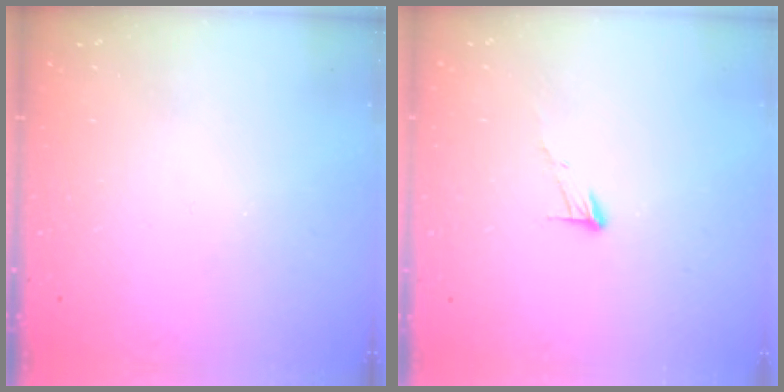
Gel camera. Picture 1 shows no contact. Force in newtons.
{"total": 5.6, "press": 5.6, "slide": 0.2}